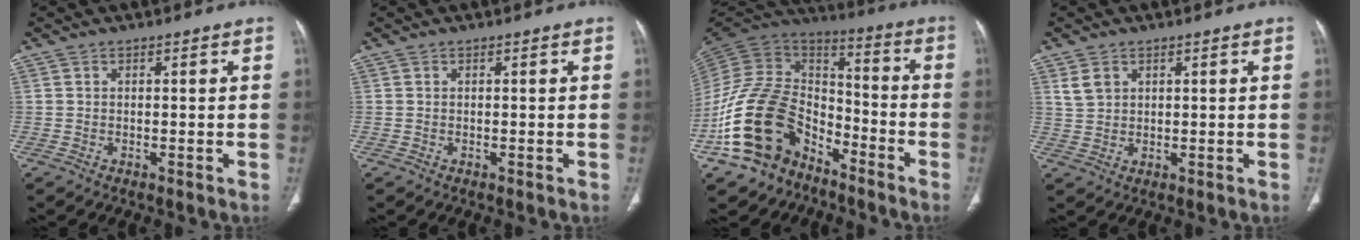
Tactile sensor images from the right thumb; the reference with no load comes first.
{"total": 0.0}
{"total": 22.4, "force": [-12.3, 14.3, 12.1], "torque": [-0.211, 0.087, -0.227]}
{"total": 3.2, "force": [1.7, 2.3, 1.5], "torque": [-0.021, -0.002, 0.044]}